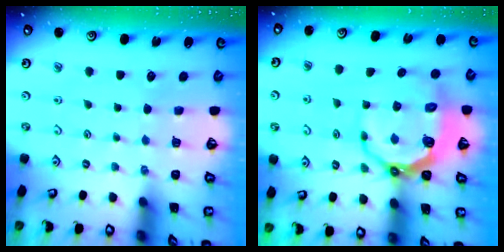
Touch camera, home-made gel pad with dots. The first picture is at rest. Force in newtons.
{"total": 10.0, "press": 9.1, "slide": 4.2}